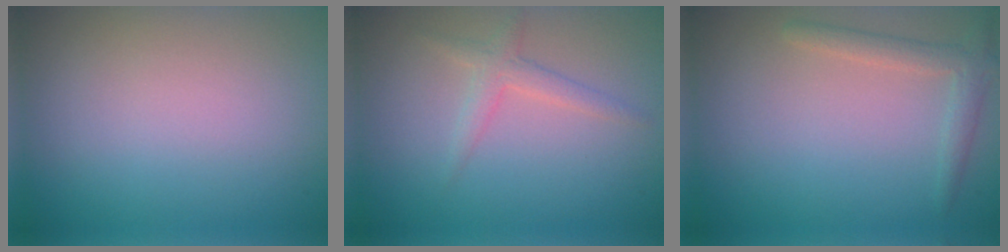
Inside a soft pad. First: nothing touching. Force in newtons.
{"total": 1.8, "press": 1.8, "slide": 0.0}
{"total": 2.0, "press": 2.0, "slide": 0.3}